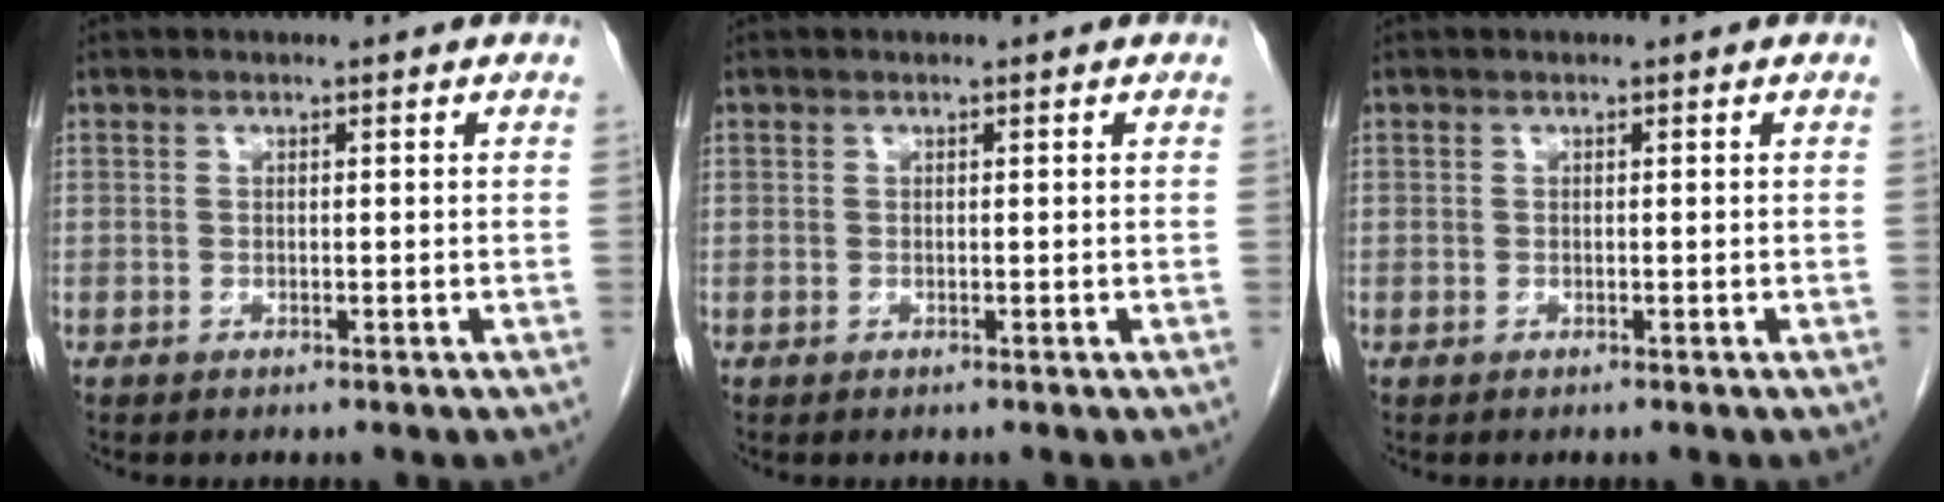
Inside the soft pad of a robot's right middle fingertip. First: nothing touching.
{"total": 0.0}
{"total": 0.0}